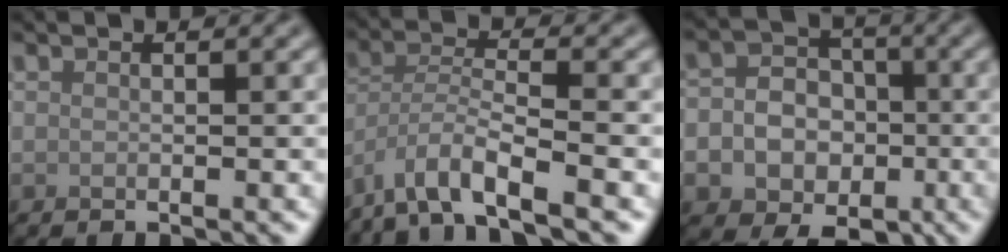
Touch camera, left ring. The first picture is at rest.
{"total": 6.5, "force": [-4.6, 1.3, 4.3], "torque": [-0.077, -0.001, -0.095]}
{"total": 8.8, "force": [-2.3, 7.7, 3.6], "torque": [-0.048, -0.008, -0.054]}